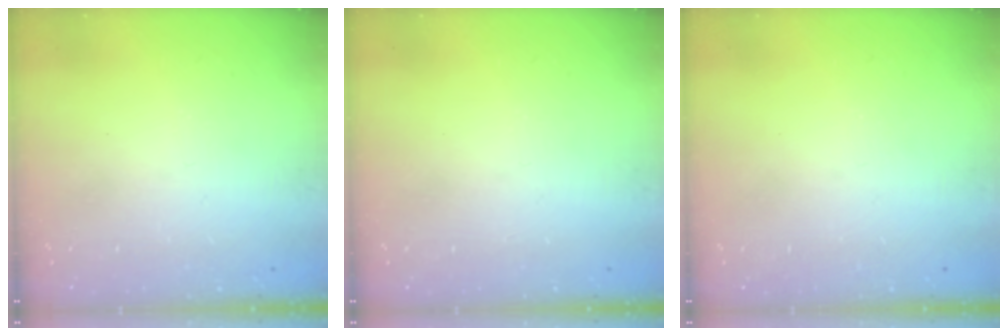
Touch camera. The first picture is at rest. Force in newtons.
{"total": 0.0}
{"total": 0.0}